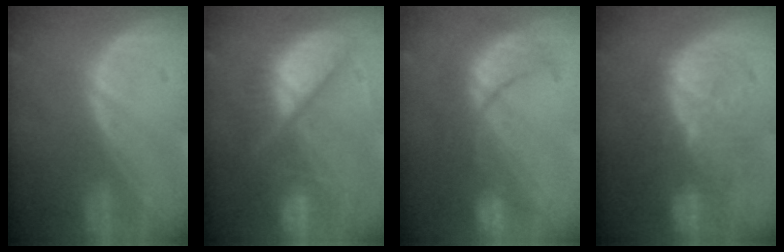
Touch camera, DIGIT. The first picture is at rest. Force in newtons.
{"total": 10.6, "press": 10.5, "slide": 1.4}
{"total": 8.7, "press": 8.4, "slide": 2.1}
{"total": 11.1, "press": 9.9, "slide": 5.0}